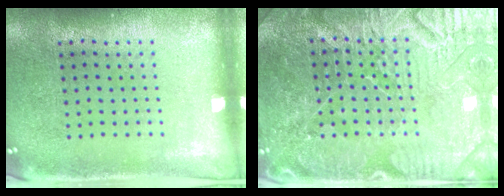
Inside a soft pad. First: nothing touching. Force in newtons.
{"total": 4.7, "press": 4.6, "slide": 1.0}